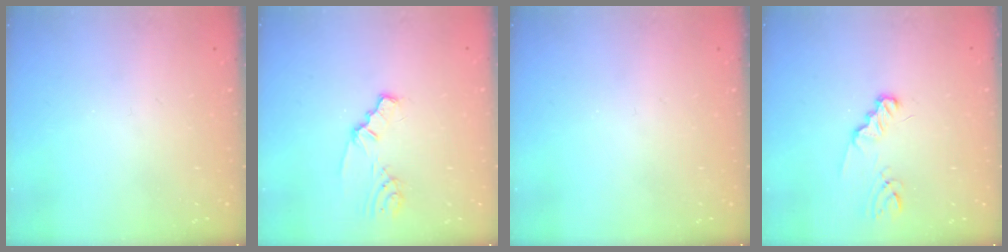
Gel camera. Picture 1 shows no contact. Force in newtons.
{"total": 2.4, "press": 2.4, "slide": 0.2}
{"total": 0.0}
{"total": 2.4, "press": 2.4, "slide": 0.3}